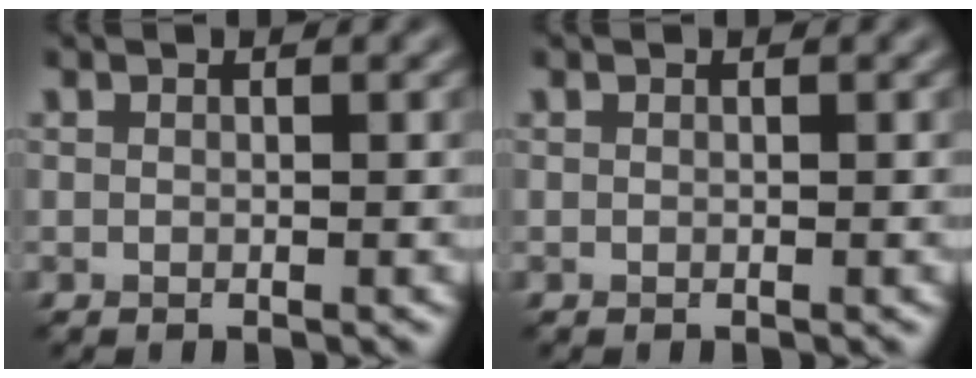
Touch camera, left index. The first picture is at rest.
{"total": 0.0}